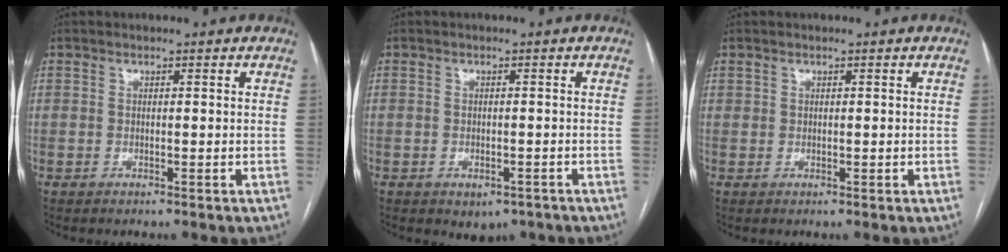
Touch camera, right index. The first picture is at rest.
{"total": 3.6, "force": [-2.4, 2.2, 1.6], "torque": [-0.009, 0.001, -0.022]}
{"total": 0.6, "force": [0.3, 0.5, 0.2], "torque": [0.001, 0.002, 0.007]}